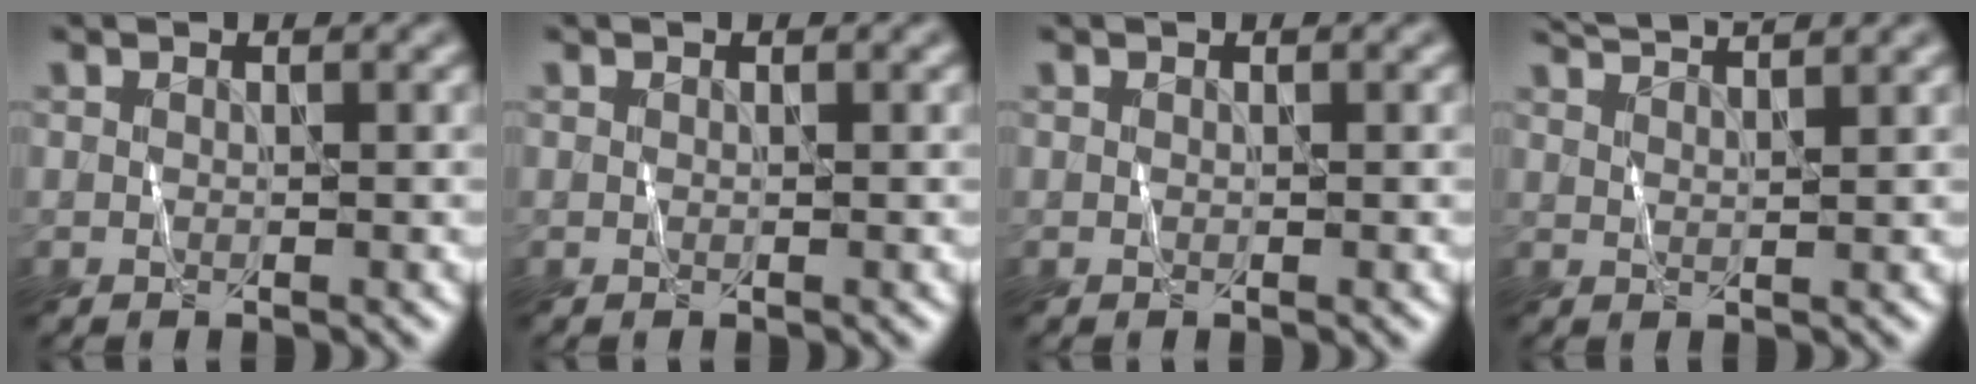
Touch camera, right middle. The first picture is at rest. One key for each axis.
{"total": 0.0}
{"total": 0.0}
{"total": 4.4, "fx": 3.9, "fy": 0.7, "fz": 2.0, "tx": -0.015, "ty": 0.016, "tz": 0.040}